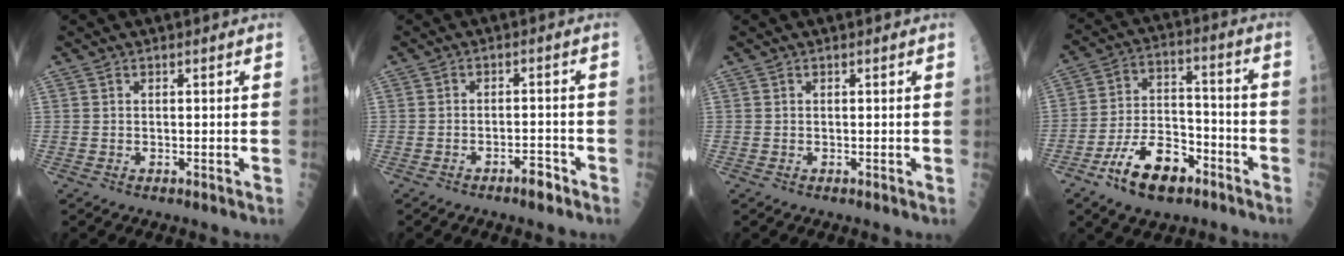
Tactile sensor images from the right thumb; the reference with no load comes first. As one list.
[{"total": 3.0, "force": [-2.1, 0.9, 1.9], "torque": [-0.020, 0.018, -0.033]}, {"total": 0.0}, {"total": 13.8, "force": [-7.6, 7.2, 9.1], "torque": [-0.140, 0.055, -0.132]}]